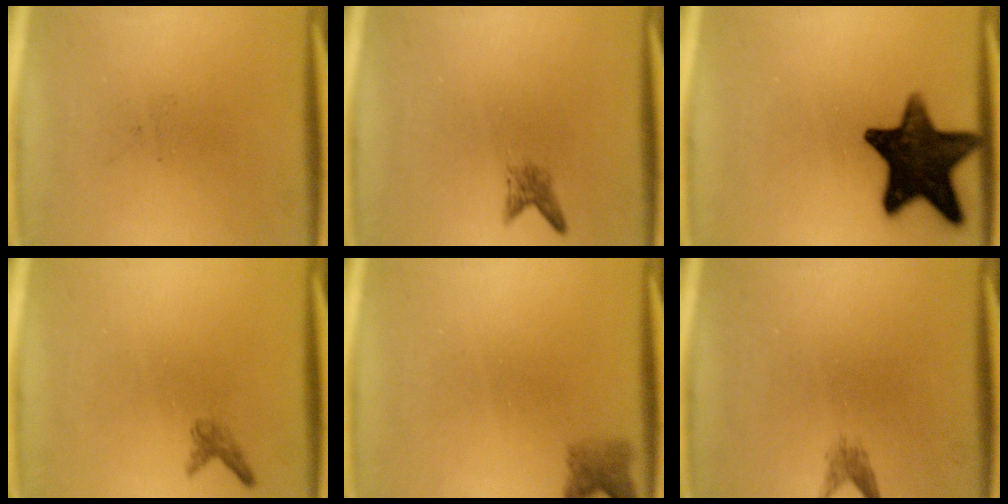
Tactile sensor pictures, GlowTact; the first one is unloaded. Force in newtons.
{"total": 1.6}
{"total": 15.3}
{"total": 1.1}
{"total": 2.3}
{"total": 1.4}